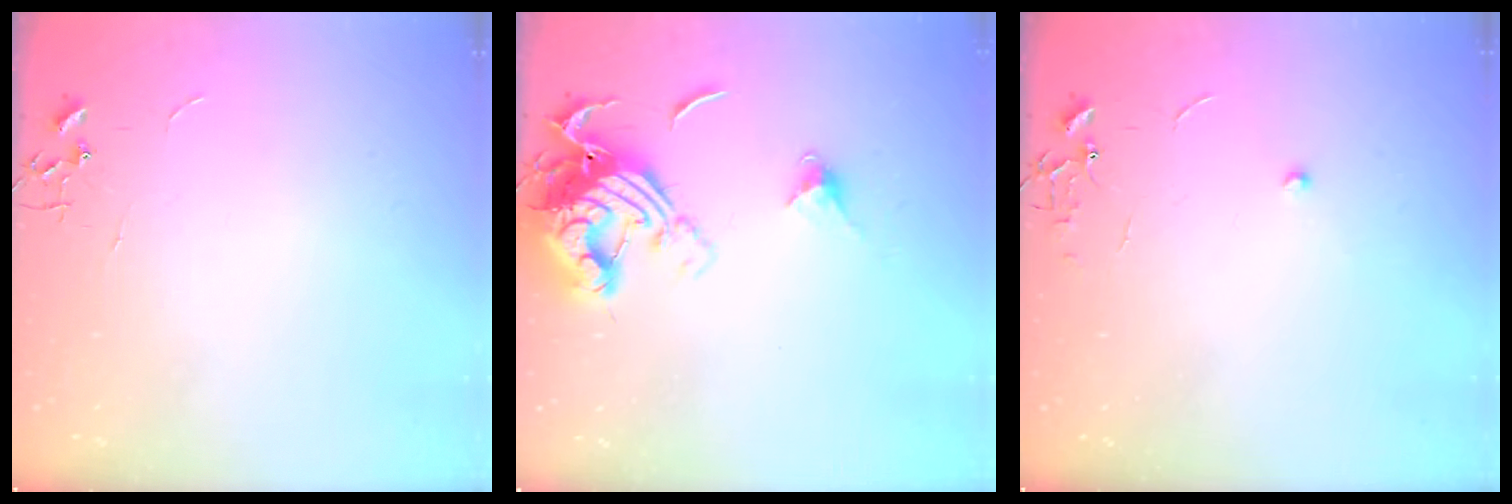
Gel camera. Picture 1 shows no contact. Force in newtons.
{"total": 15.3, "press": 15.2, "slide": 1.7}
{"total": 5.6, "press": 5.5, "slide": 0.5}